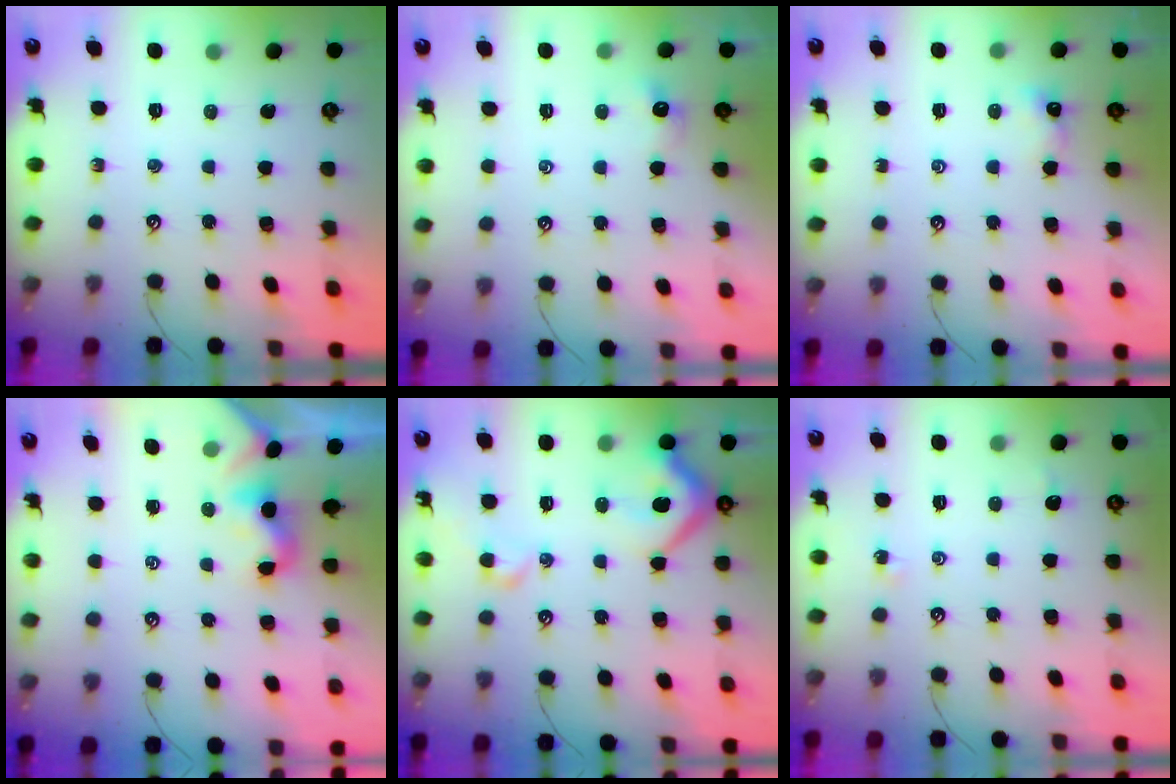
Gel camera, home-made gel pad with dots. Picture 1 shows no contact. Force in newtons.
{"total": 0.7, "press": 0.3, "slide": 0.6}
{"total": 0.8, "press": 0.8, "slide": 0.3}
{"total": 2.0, "press": 2.0, "slide": 0.5}
{"total": 10.9, "press": 10.7, "slide": 1.7}
{"total": 1.6, "press": 1.5, "slide": 0.4}